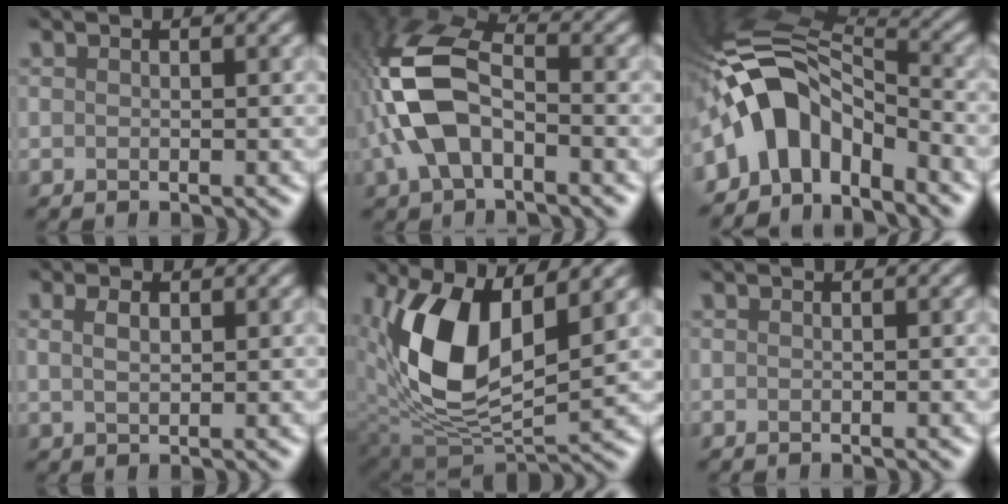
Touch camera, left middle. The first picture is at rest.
{"total": 7.1, "force": [-2.1, 4.0, 5.5], "torque": [-0.156, 0.019, -0.032]}
{"total": 7.8, "force": [-4.6, 4.4, 4.6], "torque": [-0.089, 0.016, -0.077]}
{"total": 0.6, "force": [0.3, -0.5, -0.2], "torque": [-0.014, 0.004, 0.024]}
{"total": 8.6, "force": [2.3, 4.5, 7.0], "torque": [-0.178, -0.009, 0.059]}
{"total": 0.0}